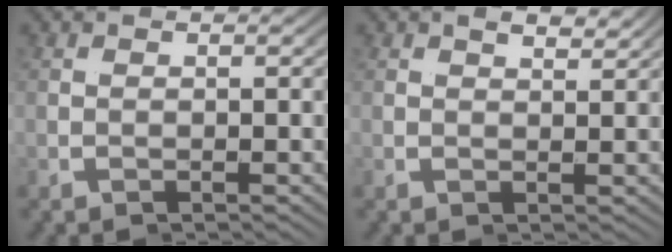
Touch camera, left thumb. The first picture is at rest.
{"total": 1.6, "force": [1.0, -1.2, -0.5], "torque": [0.007, 0.008, 0.014]}